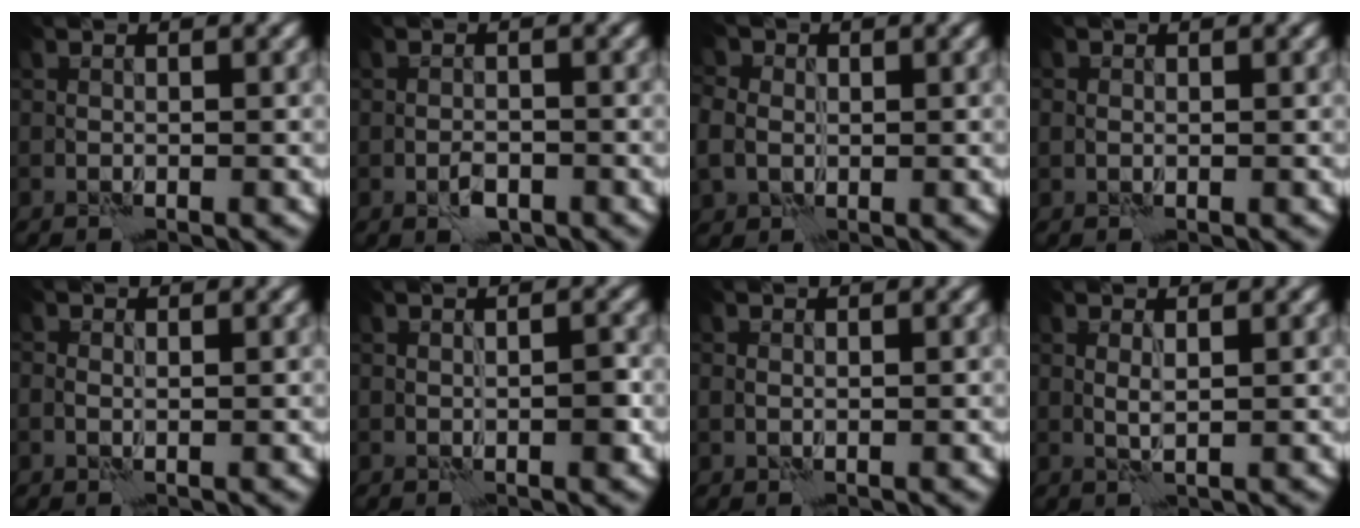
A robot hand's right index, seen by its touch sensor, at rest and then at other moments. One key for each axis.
{"total": 1.6, "fx": -0.8, "fy": 0.8, "fz": 1.2, "tx": -0.019, "ty": -0.001, "tz": -0.015}
{"total": 5.7, "fx": 0.2, "fy": 4.9, "fz": 2.8, "tx": -0.067, "ty": 0.009, "tz": -0.027}
{"total": 0.9, "fx": 0.1, "fy": 0.8, "fz": 0.4, "tx": -0.004, "ty": -0.003, "tz": 0.003}
{"total": 0.6, "fx": 0.2, "fy": 0.4, "fz": 0.5, "tx": -0.006, "ty": -0.001, "tz": 0.002}
{"total": 1.2, "fx": 0.0, "fy": 0.3, "fz": 1.1, "tx": -0.012, "ty": -0.001, "tz": 0.000}
{"total": 0.7, "fx": 0.3, "fy": 0.5, "fz": 0.4, "tx": -0.006, "ty": -0.003, "tz": 0.007}
{"total": 0.9, "fx": 0.6, "fy": -0.1, "fz": 0.6, "tx": -0.014, "ty": -0.002, "tz": 0.012}